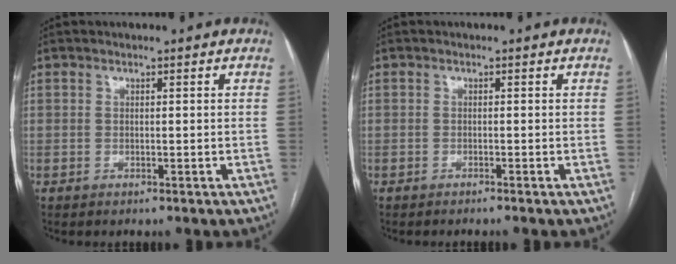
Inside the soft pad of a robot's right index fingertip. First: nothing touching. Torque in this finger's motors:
{"motor_torque": [-0.18, 0.03, -0.02, 0.01]}